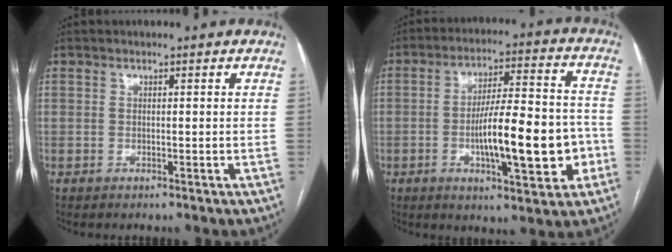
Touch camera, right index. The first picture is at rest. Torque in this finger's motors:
{"motor_torque": [0.98, -0.11, 0.49, 0.18]}